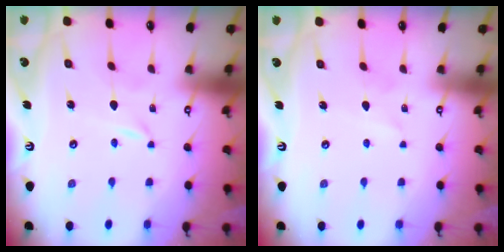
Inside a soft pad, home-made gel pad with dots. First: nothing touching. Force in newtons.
{"total": 2.7, "press": 2.7, "slide": 0.2}